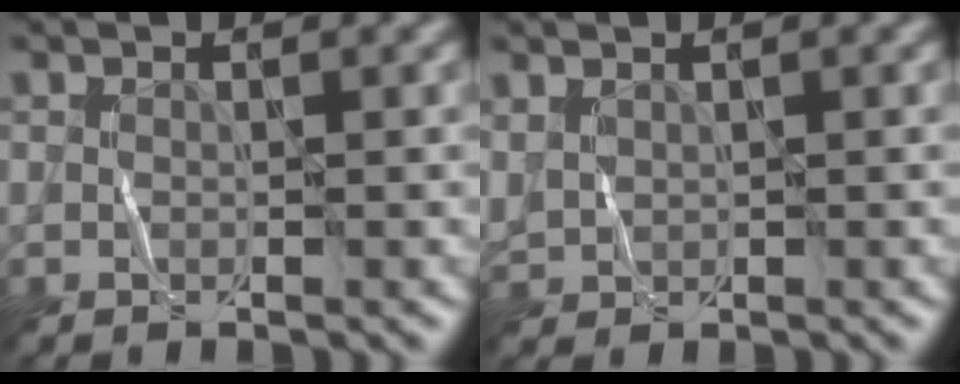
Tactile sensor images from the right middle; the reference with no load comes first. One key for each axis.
{"total": 1.6, "fx": 0.7, "fy": 1.2, "fz": 0.8, "tx": -0.027, "ty": 0.003, "tz": 0.021}